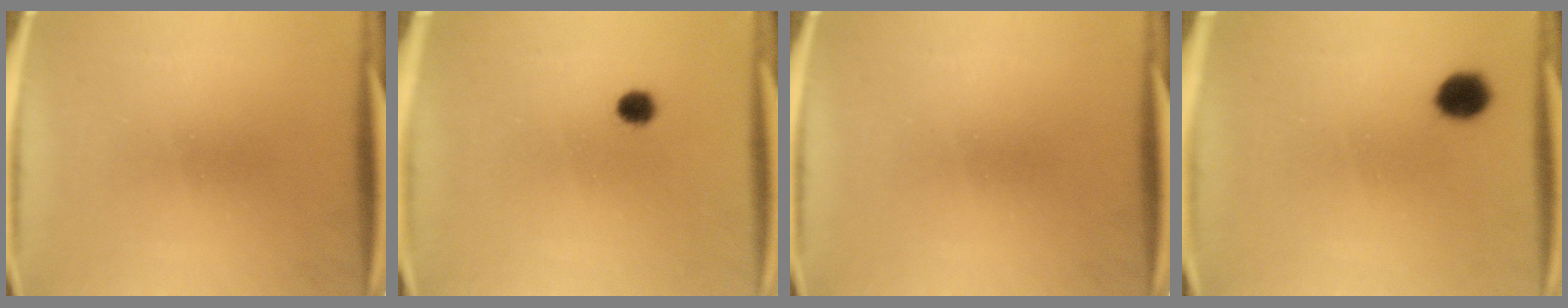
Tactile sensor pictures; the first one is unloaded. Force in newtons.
{"total": 2.6}
{"total": 0.0}
{"total": 4.7}